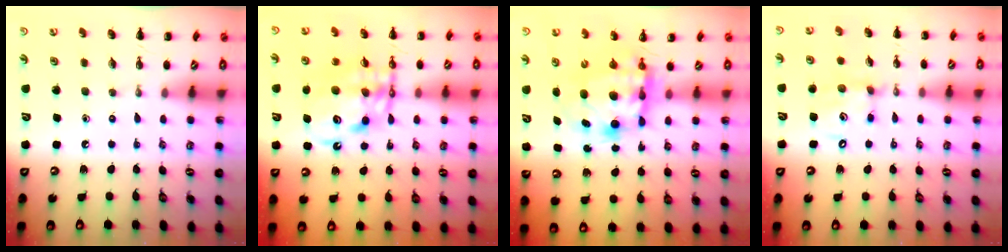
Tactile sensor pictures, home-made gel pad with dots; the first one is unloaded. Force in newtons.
{"total": 11.9, "press": 11.6, "slide": 2.9}
{"total": 10.0, "press": 9.8, "slide": 1.9}
{"total": 10.1, "press": 9.9, "slide": 1.9}